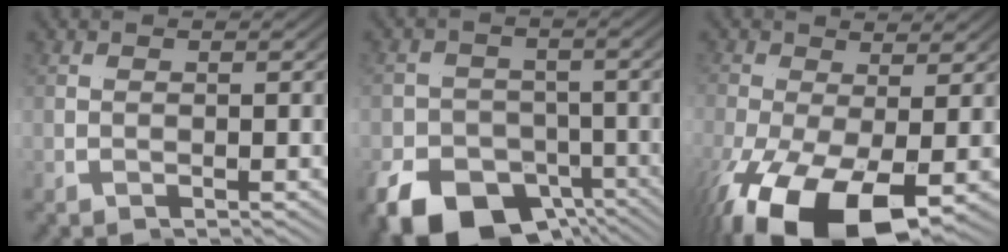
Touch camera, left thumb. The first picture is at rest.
{"total": 9.3, "force": [-3.4, 6.8, 5.3], "torque": [-0.087, -0.019, -0.064]}
{"total": 7.7, "force": [-4.4, 2.6, 5.7], "torque": [-0.105, -0.026, -0.063]}